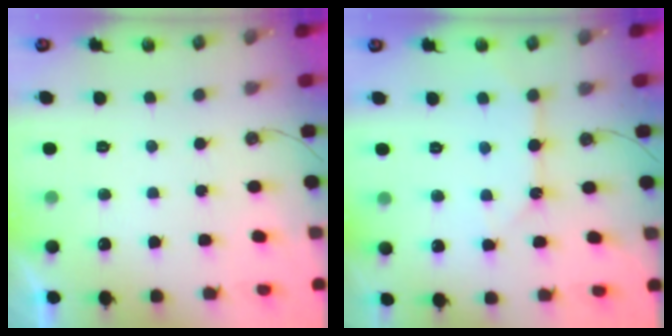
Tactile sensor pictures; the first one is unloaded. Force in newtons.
{"total": 8.0, "press": 8.0, "slide": 0.8}